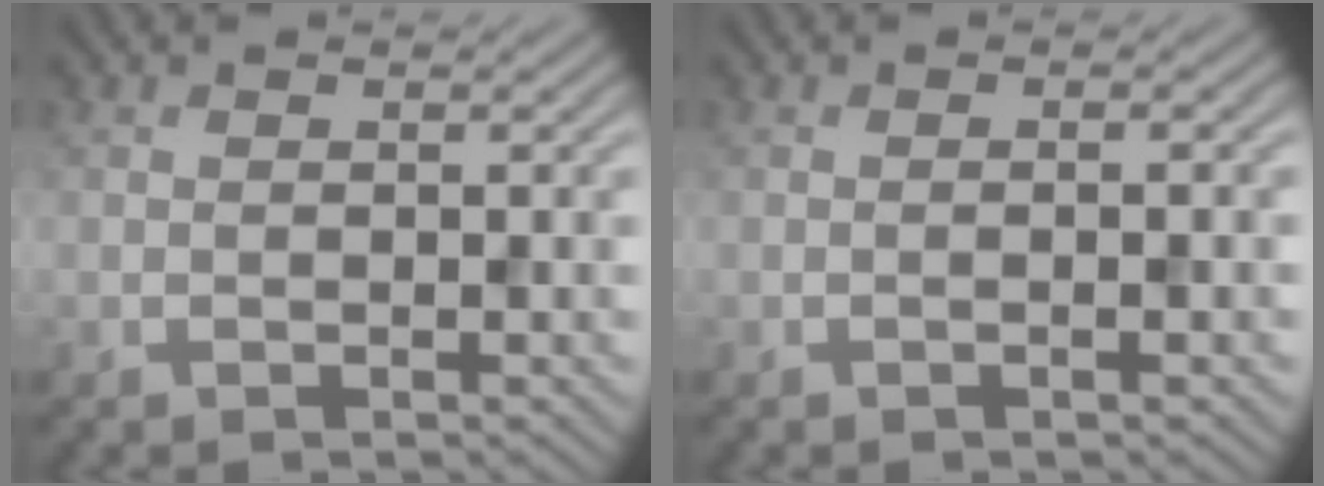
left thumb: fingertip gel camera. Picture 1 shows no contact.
{"total": 1.6, "force": [-0.5, 0.1, 1.5], "torque": [-0.026, 0.001, -0.011]}